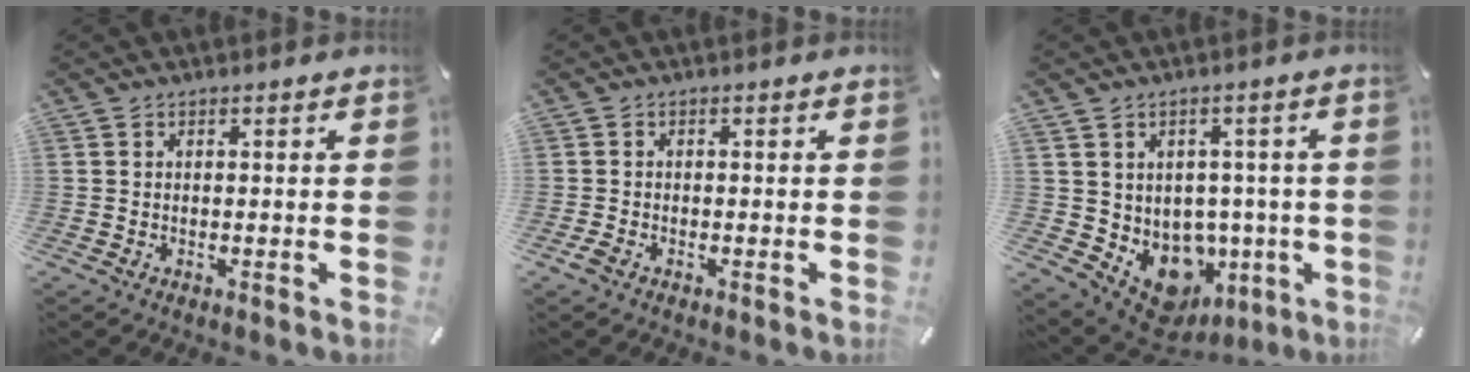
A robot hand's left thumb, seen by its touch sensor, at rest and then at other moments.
{"total": 1.5, "force": [-0.8, 1.1, 0.7], "torque": [-0.011, 0.004, -0.016]}
{"total": 8.6, "force": [-1.8, 7.8, 3.3], "torque": [-0.057, -0.020, -0.016]}